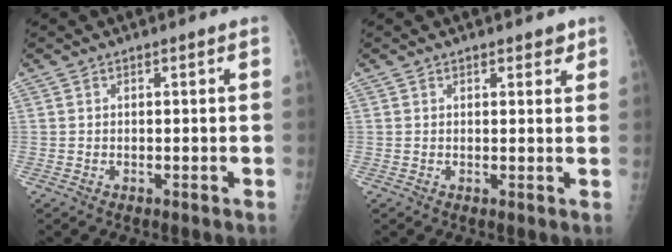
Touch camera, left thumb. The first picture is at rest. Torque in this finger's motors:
{"motor_torque": [-0.20, 0.03, -0.15, -0.08, 0.06]}